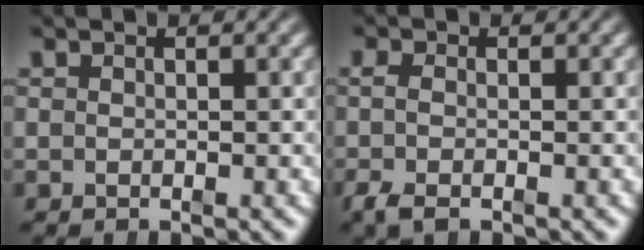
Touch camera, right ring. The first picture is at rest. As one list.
[{"total": 1.9, "force": [-1.3, 0.6, 1.2], "torque": [-0.029, -0.012, -0.017]}]